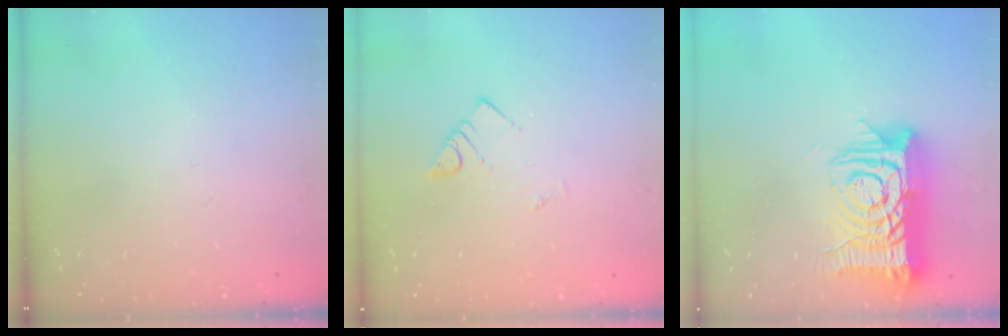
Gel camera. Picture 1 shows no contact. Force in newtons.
{"total": 3.6, "press": 3.6, "slide": 0.6}
{"total": 16.0, "press": 15.9, "slide": 1.6}